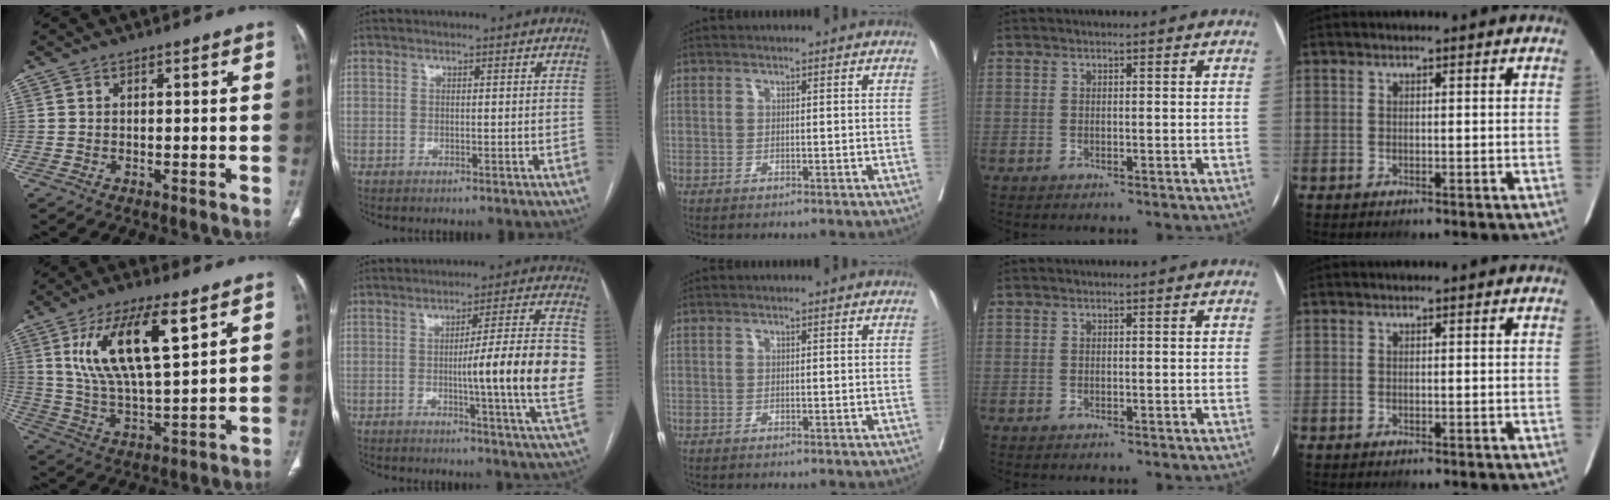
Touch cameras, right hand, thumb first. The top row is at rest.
{"thumb": {"total": 16.4, "force": [7.0, 5.2, 13.9], "torque": [-0.253, -0.026, 0.134]}, "index": {"total": 15.7, "force": [-1.1, -0.7, 15.6], "torque": [-0.209, -0.005, -0.022]}}